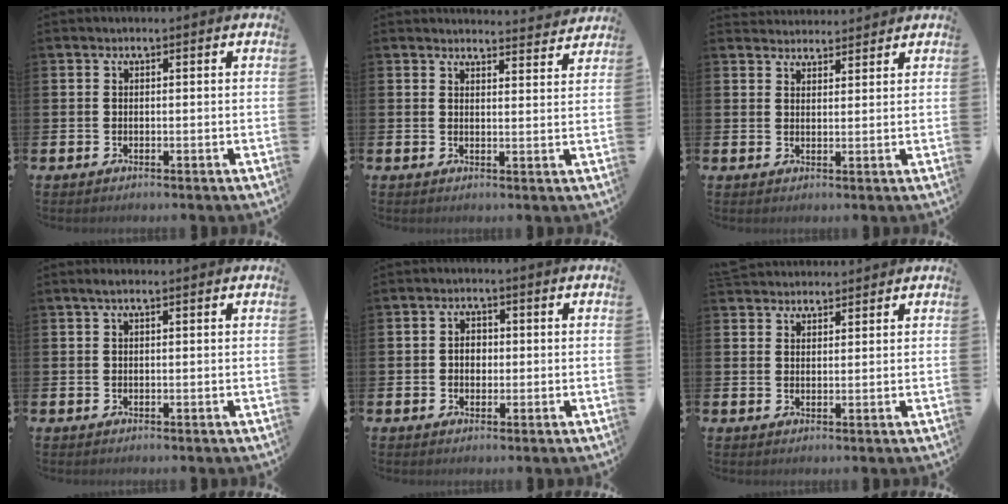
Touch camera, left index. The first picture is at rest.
{"total": 3.4, "force": [3.4, 0.1, -0.1], "torque": [0.008, -0.028, 0.059]}
{"total": 2.9, "force": [2.9, 0.6, -0.2], "torque": [0.007, -0.016, 0.052]}
{"total": 1.2, "force": [0.7, 0.1, 1.0], "torque": [-0.013, -0.001, 0.011]}
{"total": 2.5, "force": [0.0, 1.9, 1.6], "torque": [-0.008, -0.002, -0.007]}
{"total": 2.7, "force": [2.6, 0.7, -0.1], "torque": [-0.003, -0.009, 0.049]}